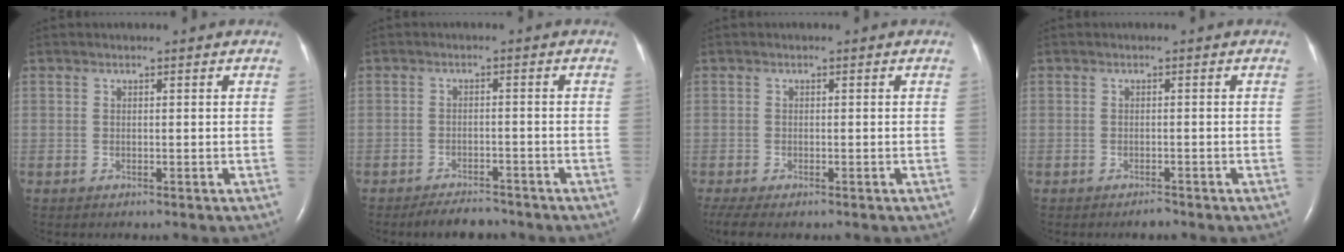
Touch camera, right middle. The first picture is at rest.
{"total": 4.0, "force": [-3.7, 1.1, 1.2], "torque": [-0.028, -0.008, -0.057]}
{"total": 4.8, "force": [-3.5, 1.4, 2.9], "torque": [-0.058, -0.015, -0.058]}
{"total": 0.9, "force": [-0.9, 0.0, 0.4], "torque": [-0.011, -0.003, -0.010]}